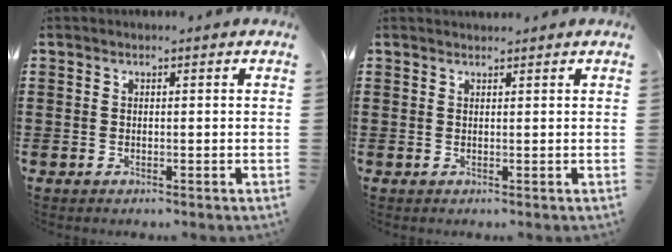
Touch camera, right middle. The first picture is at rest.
{"total": 0.8, "force": [0.8, 0.1, -0.1], "torque": [0.007, -0.003, 0.013]}